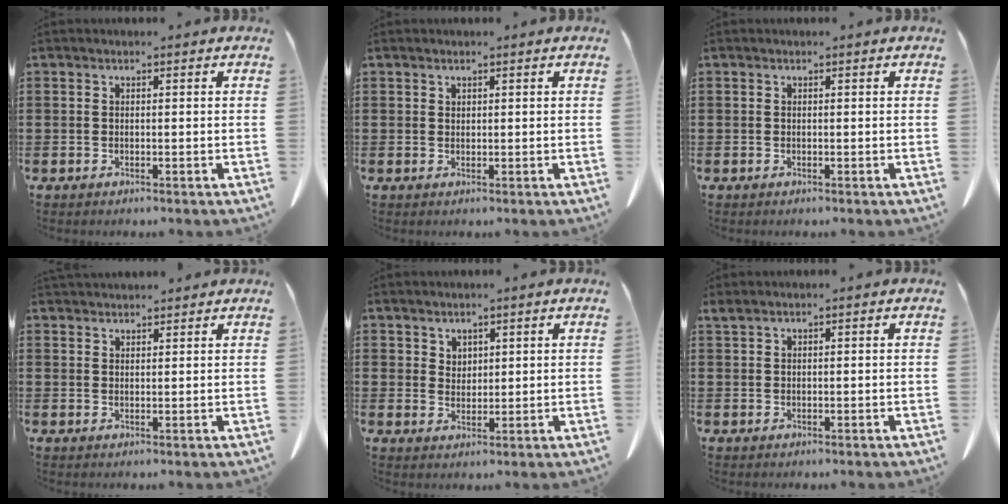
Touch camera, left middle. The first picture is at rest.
{"total": 0.6, "force": [0.5, 0.2, 0.1], "torque": [-0.006, -0.001, 0.011]}
{"total": 0.0}
{"total": 2.1, "force": [2.1, 0.2, 0.1], "torque": [-0.007, -0.003, 0.041]}
{"total": 2.5, "force": [2.1, 1.3, 0.3], "torque": [-0.010, 0.000, 0.041]}
{"total": 0.9, "force": [0.7, 0.1, 0.5], "torque": [-0.013, 0.000, 0.014]}